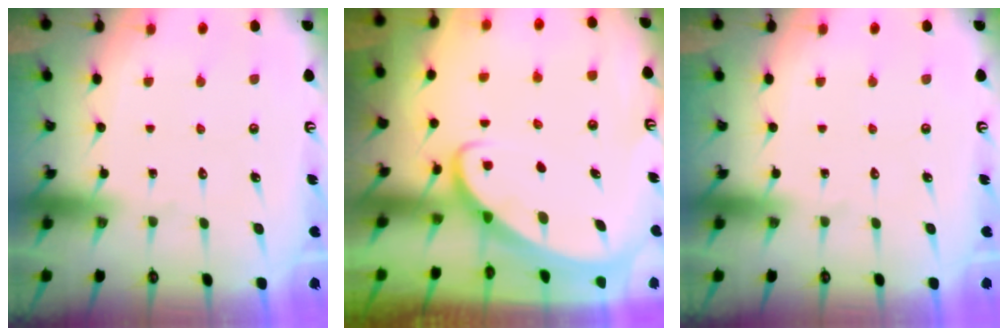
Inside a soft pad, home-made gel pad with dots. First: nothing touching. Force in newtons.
{"total": 3.1, "press": 3.0, "slide": 0.5}
{"total": 0.0}